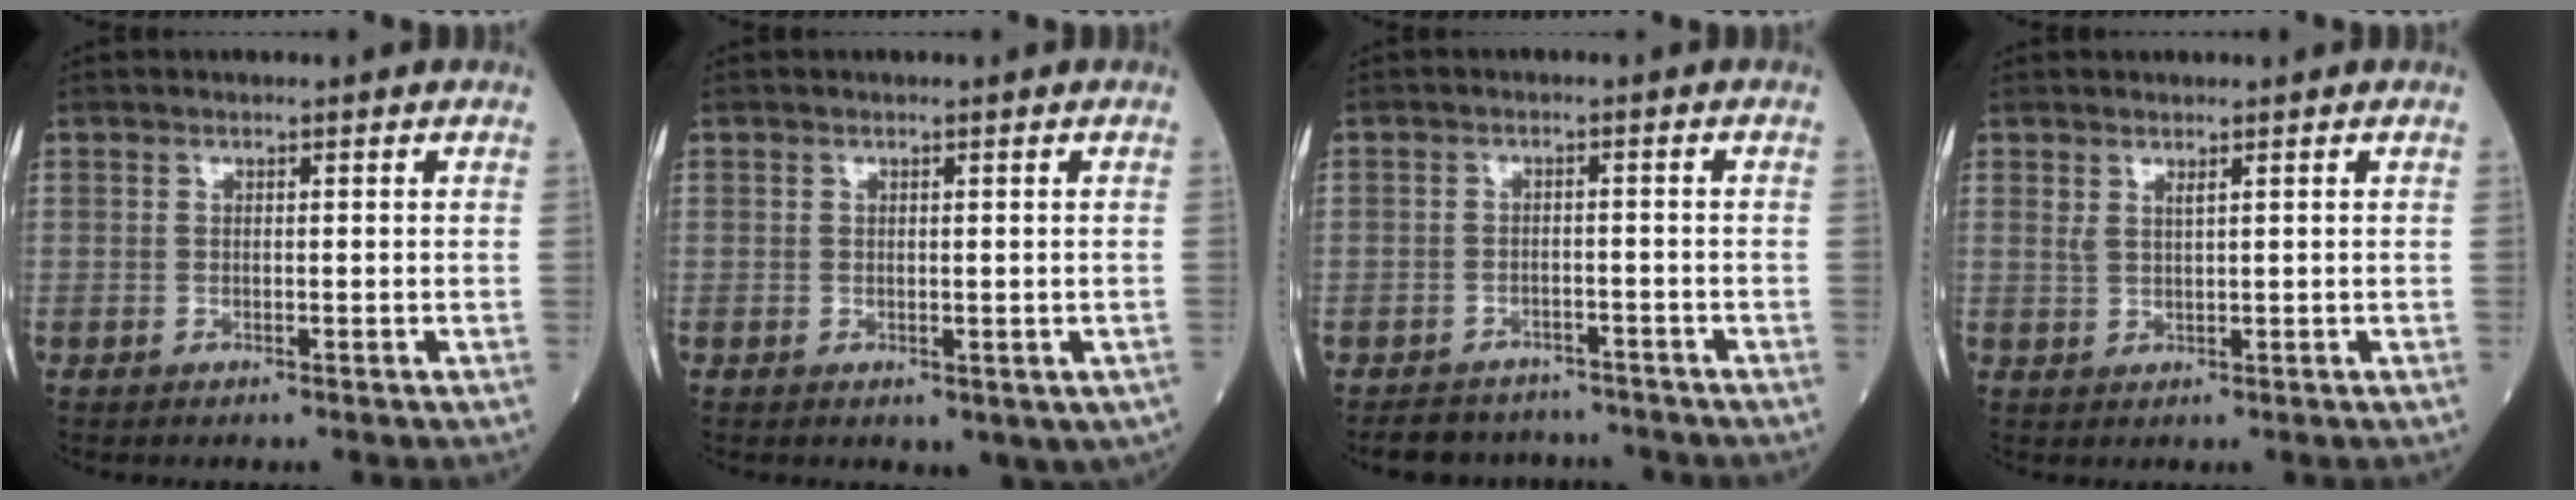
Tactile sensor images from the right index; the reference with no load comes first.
{"total": 2.9, "force": [-0.6, 1.8, 2.2], "torque": [-0.022, -0.002, 0.004]}
{"total": 6.6, "force": [-5.9, 2.9, 0.2], "torque": [0.010, 0.011, -0.080]}
{"total": 1.5, "force": [1.0, 0.1, 1.1], "torque": [-0.031, -0.001, 0.026]}